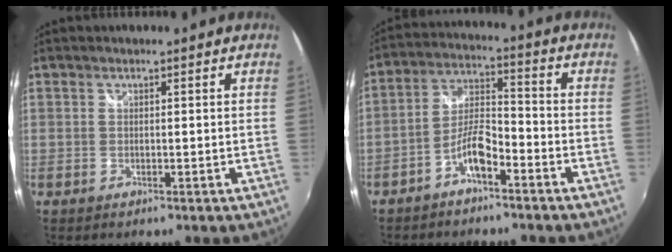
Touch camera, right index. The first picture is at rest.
{"total": 6.6, "force": [-4.2, 1.8, 4.8], "torque": [-0.103, 0.017, -0.077]}